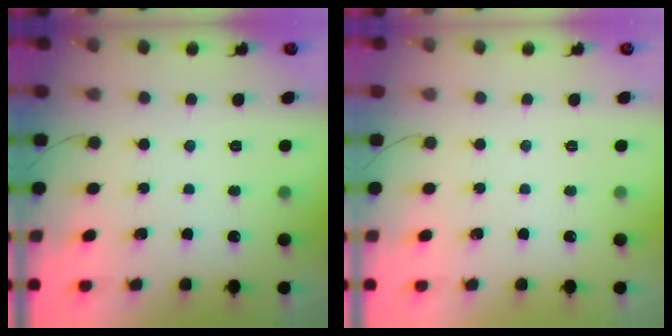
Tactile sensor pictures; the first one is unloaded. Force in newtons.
{"total": 0.0}